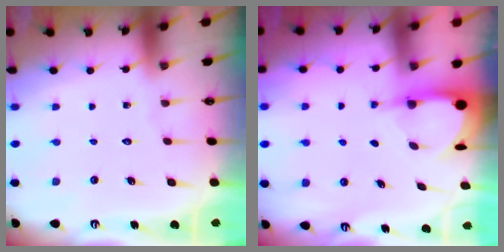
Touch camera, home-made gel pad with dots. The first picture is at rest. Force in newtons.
{"total": 3.9, "press": 3.9, "slide": 0.4}